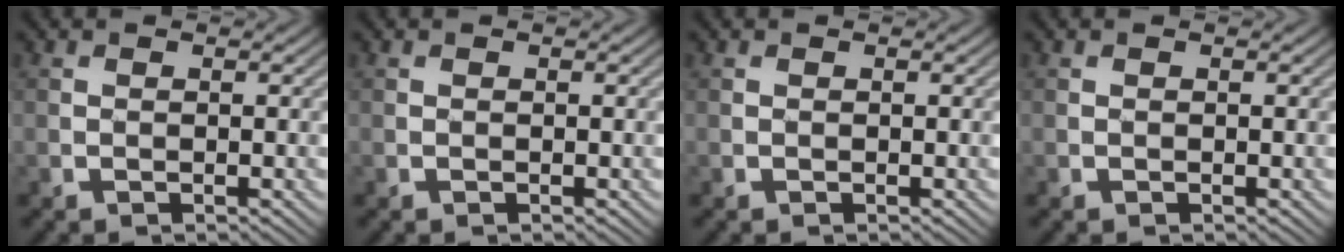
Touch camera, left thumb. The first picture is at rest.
{"total": 0.0}
{"total": 0.0}
{"total": 0.0}